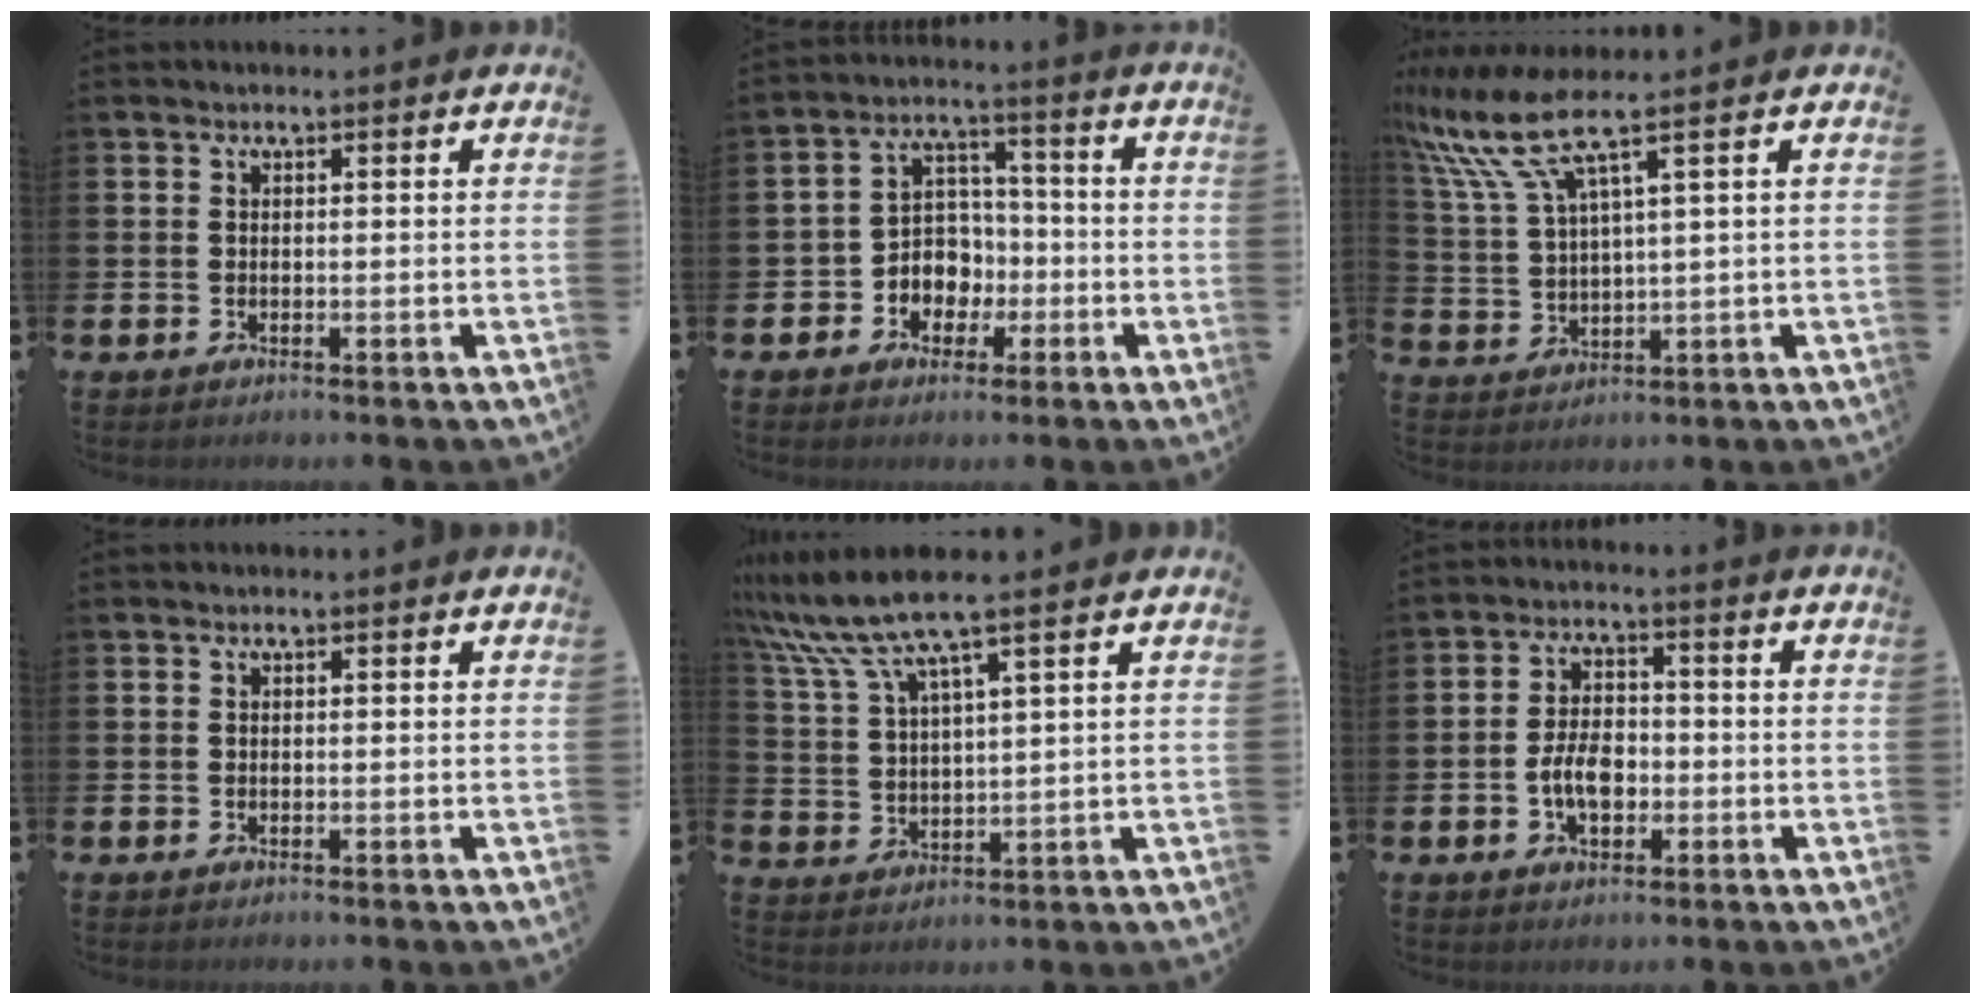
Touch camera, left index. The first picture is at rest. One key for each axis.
{"total": 5.5, "fx": -1.4, "fy": 5.1, "fz": 1.5, "tx": -0.047, "ty": 0.010, "tz": -0.031}
{"total": 8.9, "fx": 5.7, "fy": 1.6, "fz": 6.6, "tx": -0.156, "ty": -0.022, "tz": 0.096}
{"total": 0.0}
{"total": 8.3, "fx": 6.9, "fy": 0.7, "fz": 4.5, "tx": -0.112, "ty": -0.022, "tz": 0.123}
{"total": 5.3, "fx": -1.4, "fy": 3.3, "fz": 4.0, "tx": -0.068, "ty": 0.003, "tz": -0.030}